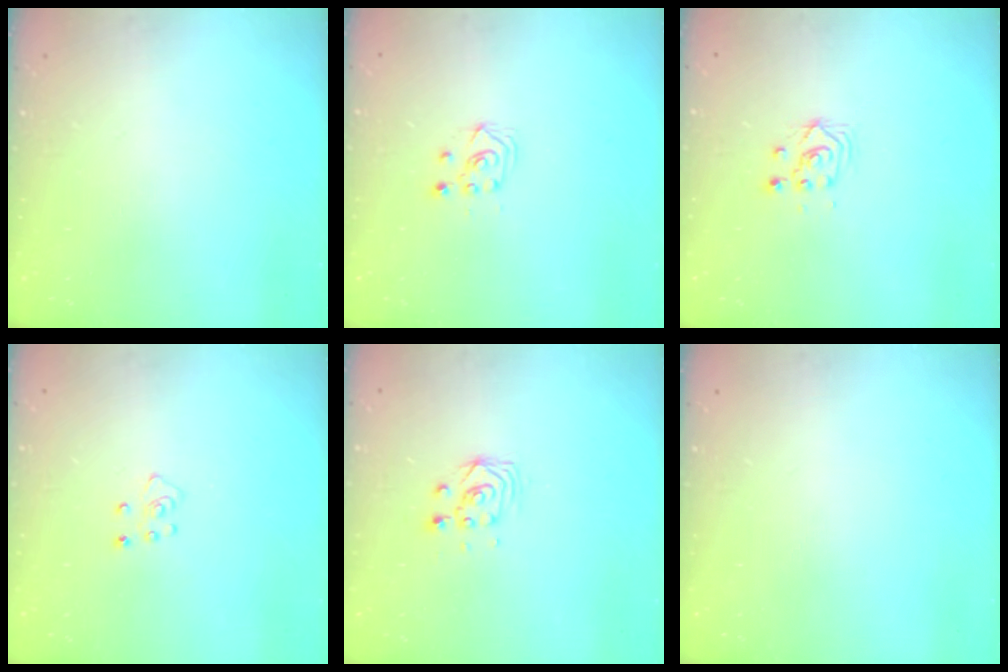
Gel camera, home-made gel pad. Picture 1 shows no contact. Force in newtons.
{"total": 3.4, "press": 3.3, "slide": 0.9}
{"total": 2.8, "press": 2.8, "slide": 0.1}
{"total": 4.2, "press": 4.1, "slide": 0.3}
{"total": 3.0, "press": 3.0, "slide": 0.0}
{"total": 0.0}